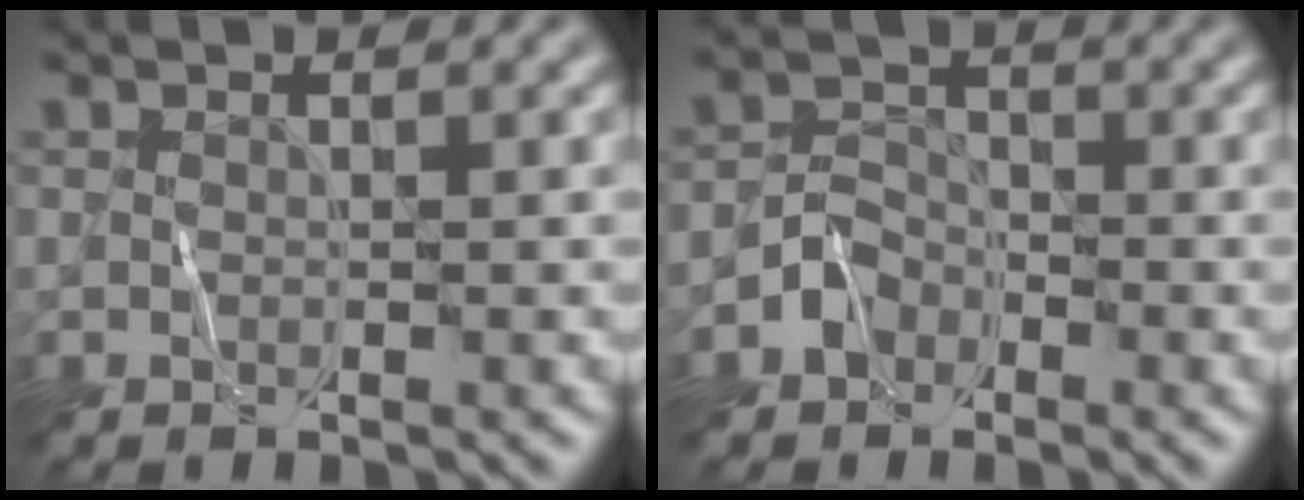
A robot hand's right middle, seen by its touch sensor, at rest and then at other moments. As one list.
[{"total": 2.0, "force": [-1.3, 1.5, 0.4], "torque": [0.002, 0.014, -0.030]}]